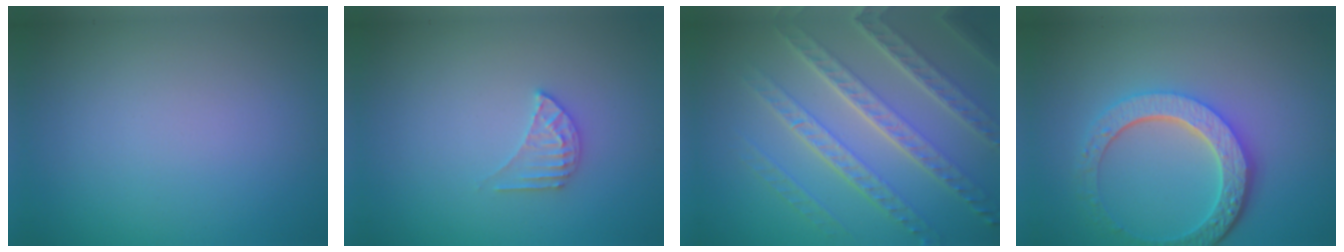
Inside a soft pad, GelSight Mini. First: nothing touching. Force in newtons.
{"total": 1.7, "press": 1.7, "slide": 0.1}
{"total": 7.5, "press": 5.3, "slide": 5.3}
{"total": 5.7, "press": 4.2, "slide": 3.8}